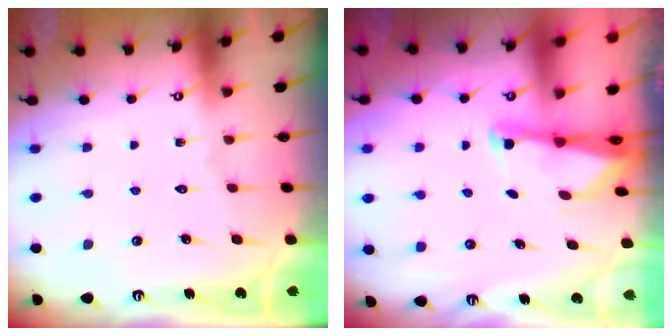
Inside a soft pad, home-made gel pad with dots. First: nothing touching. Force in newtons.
{"total": 1.6, "press": 1.6, "slide": 0.3}